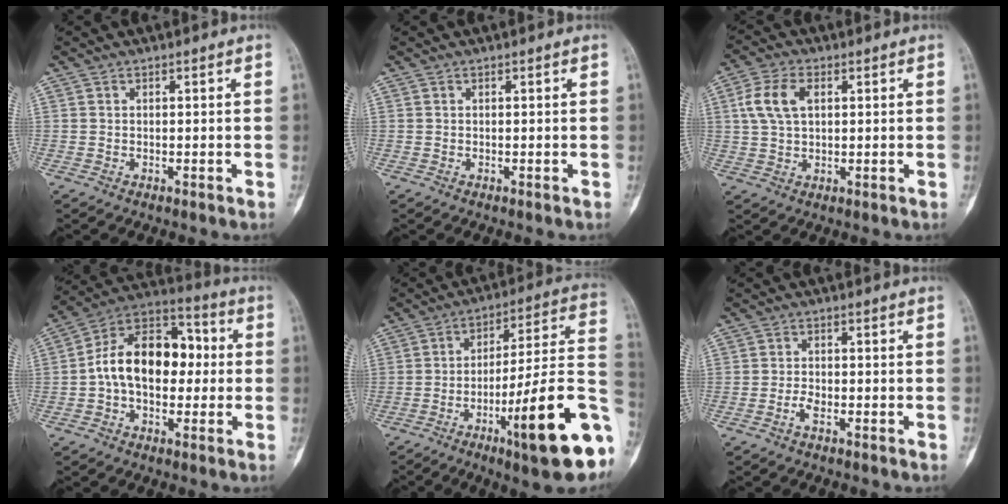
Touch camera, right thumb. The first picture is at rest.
{"total": 0.0}
{"total": 7.4, "force": [1.9, 4.4, 5.6], "torque": [-0.120, 0.009, 0.037]}
{"total": 17.0, "force": [0.0, 11.0, 12.9], "torque": [-0.180, 0.046, -0.011]}
{"total": 22.4, "force": [-8.5, 3.6, 20.4], "torque": [-0.250, 0.036, -0.124]}
{"total": 2.1, "force": [-1.2, 0.9, 1.5], "torque": [-0.031, 0.007, -0.026]}